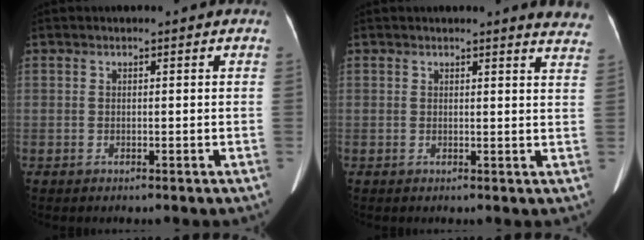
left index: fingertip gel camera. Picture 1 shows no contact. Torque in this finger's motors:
{"motor_torque": [-0.41, -1.72, 0.28, 0.04]}